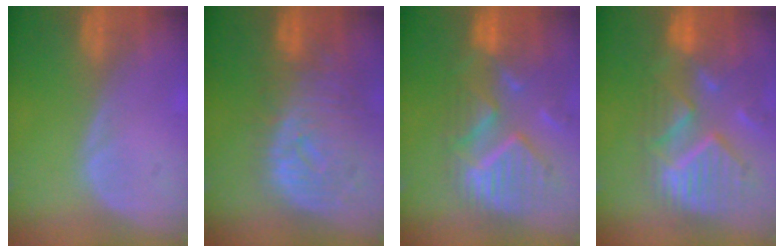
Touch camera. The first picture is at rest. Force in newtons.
{"total": 11.0, "press": 9.8, "slide": 5.1}
{"total": 11.7, "press": 10.3, "slide": 5.6}
{"total": 12.0, "press": 10.4, "slide": 6.0}